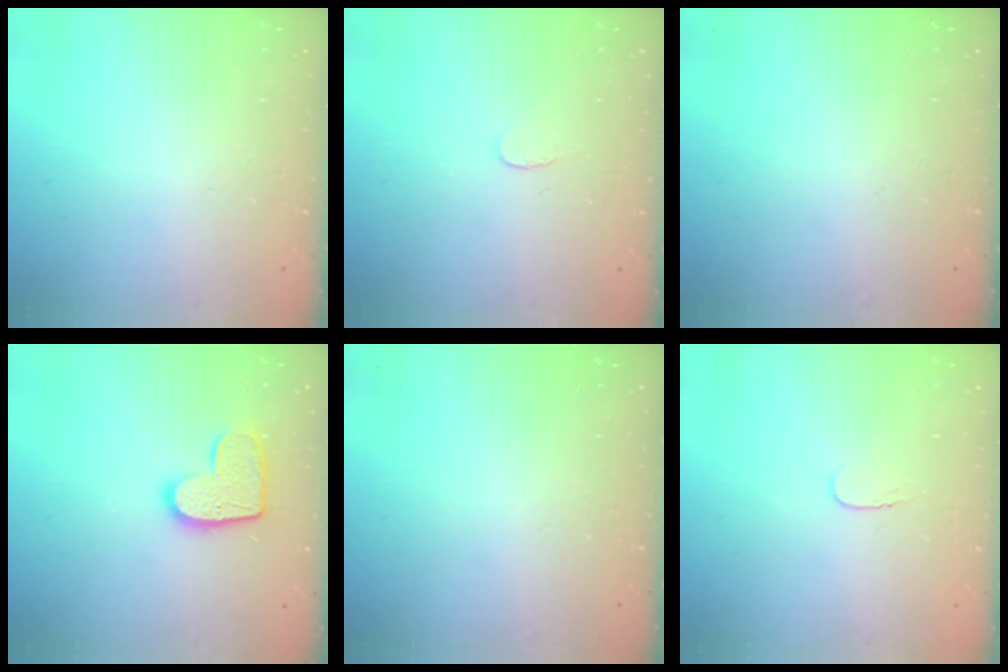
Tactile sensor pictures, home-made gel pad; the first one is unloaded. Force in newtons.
{"total": 3.0, "press": 3.0, "slide": 0.2}
{"total": 0.0}
{"total": 11.6, "press": 11.6, "slide": 0.6}
{"total": 0.0}
{"total": 3.6, "press": 3.6, "slide": 0.4}